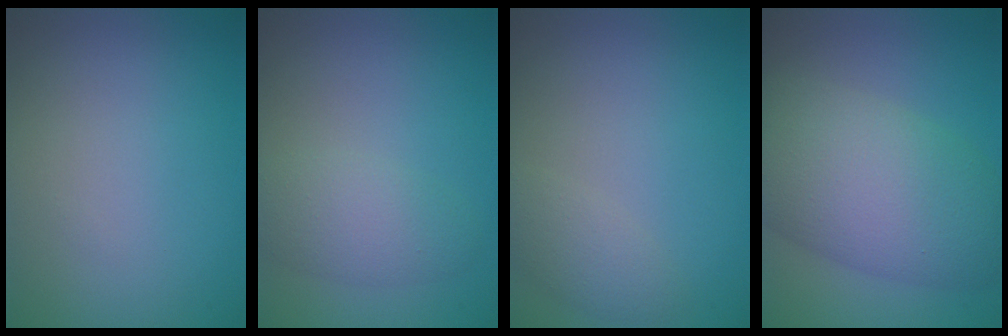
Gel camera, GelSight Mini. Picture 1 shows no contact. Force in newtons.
{"total": 2.9, "press": 2.9, "slide": 0.1}
{"total": 1.9, "press": 1.9, "slide": 0.2}
{"total": 9.4, "press": 9.4, "slide": 0.2}